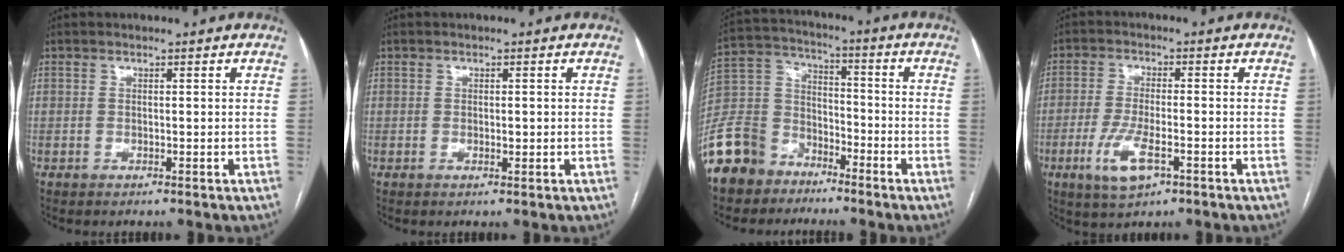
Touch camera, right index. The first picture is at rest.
{"total": 1.0, "force": [-0.1, 0.4, 0.9], "torque": [-0.014, -0.001, -0.001]}
{"total": 14.6, "force": [-10.6, 8.9, 4.5], "torque": [-0.124, 0.019, -0.201]}
{"total": 6.9, "force": [-3.0, 2.0, 5.9], "torque": [-0.121, -0.011, -0.049]}